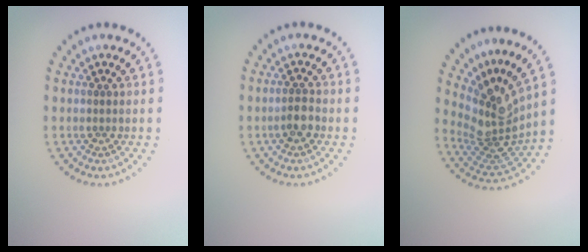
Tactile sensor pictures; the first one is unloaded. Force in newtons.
{"total": 1.8, "press": 1.6, "slide": 0.7}
{"total": 4.4, "press": 3.1, "slide": 3.1}